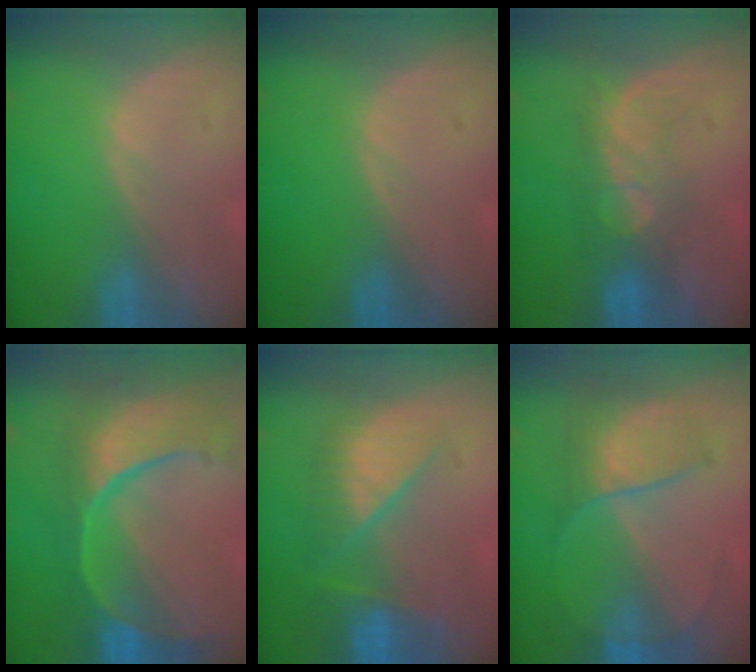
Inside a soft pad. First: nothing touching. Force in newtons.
{"total": 0.0}
{"total": 5.6, "press": 5.5, "slide": 1.3}
{"total": 13.2, "press": 10.7, "slide": 7.9}
{"total": 9.6, "press": 8.2, "slide": 5.1}
{"total": 6.2, "press": 6.1, "slide": 0.9}